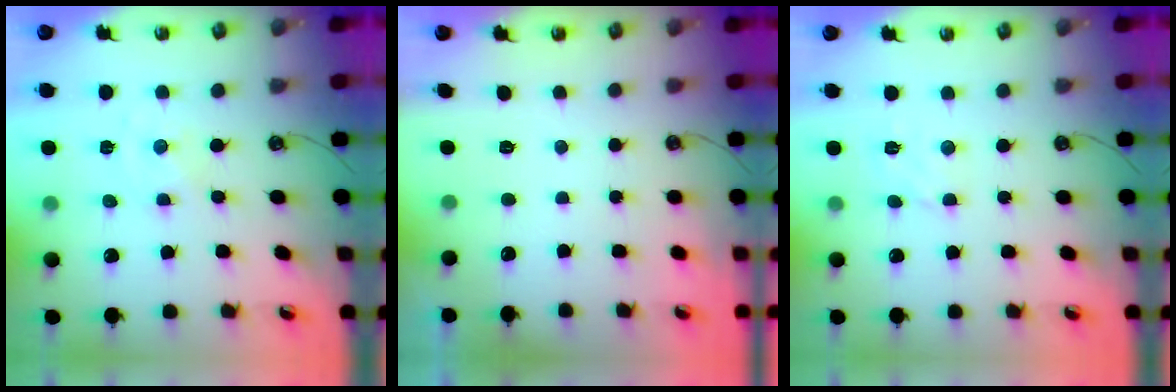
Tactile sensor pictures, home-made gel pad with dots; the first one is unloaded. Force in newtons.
{"total": 0.0}
{"total": 2.6, "press": 2.5, "slide": 0.7}